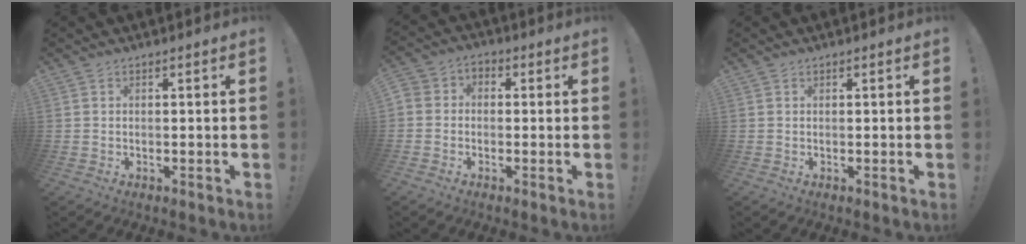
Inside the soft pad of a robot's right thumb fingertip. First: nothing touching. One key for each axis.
{"total": 4.2, "fx": -2.1, "fy": 3.2, "fz": 1.7, "tx": -0.033, "ty": 0.016, "tz": -0.039}
{"total": 0.0}